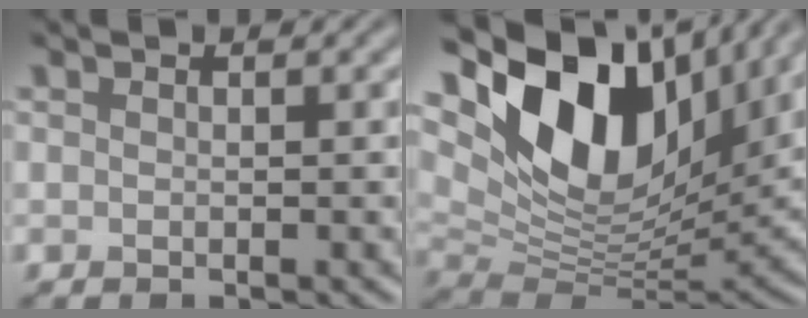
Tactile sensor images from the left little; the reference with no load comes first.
{"total": 15.3, "force": [7.1, 8.5, 10.6], "torque": [-0.195, 0.020, 0.121]}